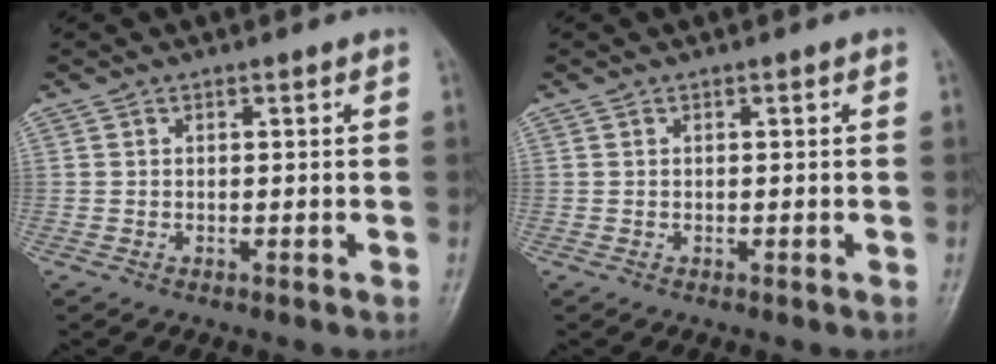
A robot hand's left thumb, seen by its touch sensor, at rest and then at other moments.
{"total": 0.0}